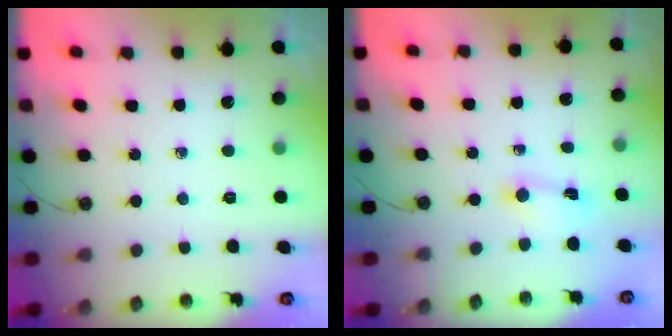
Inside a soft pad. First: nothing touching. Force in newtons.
{"total": 1.5, "press": 1.5, "slide": 0.2}